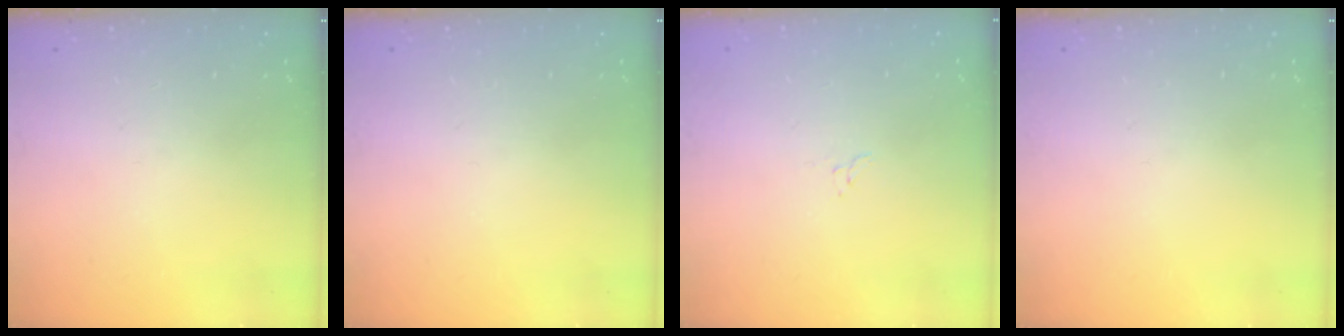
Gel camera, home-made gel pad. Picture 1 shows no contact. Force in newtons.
{"total": 0.0}
{"total": 4.6, "press": 4.6, "slide": 0.4}
{"total": 0.0}